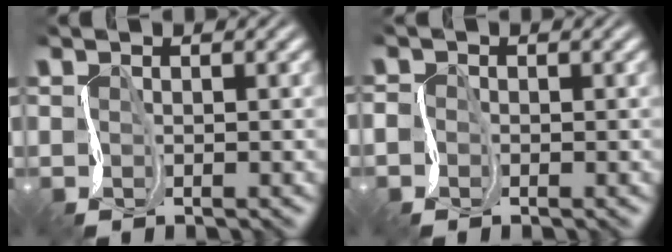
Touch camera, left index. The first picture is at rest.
{"total": 1.4, "force": [-0.9, 1.1, 0.3], "torque": [-0.005, -0.006, -0.025]}